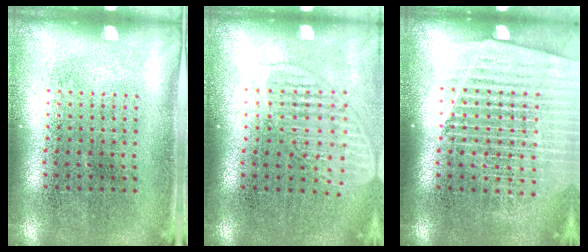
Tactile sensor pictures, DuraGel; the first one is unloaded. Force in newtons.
{"total": 1.6, "press": 1.3, "slide": 0.9}
{"total": 1.7, "press": 1.6, "slide": 0.6}